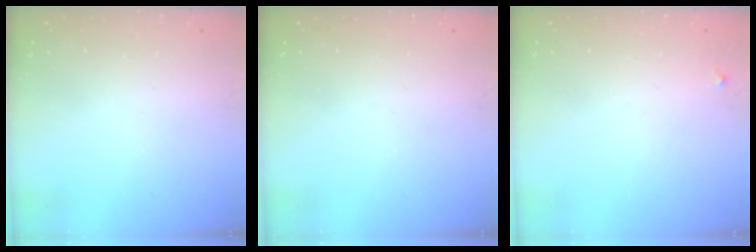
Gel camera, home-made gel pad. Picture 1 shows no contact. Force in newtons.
{"total": 0.0}
{"total": 2.3, "press": 2.3, "slide": 0.2}